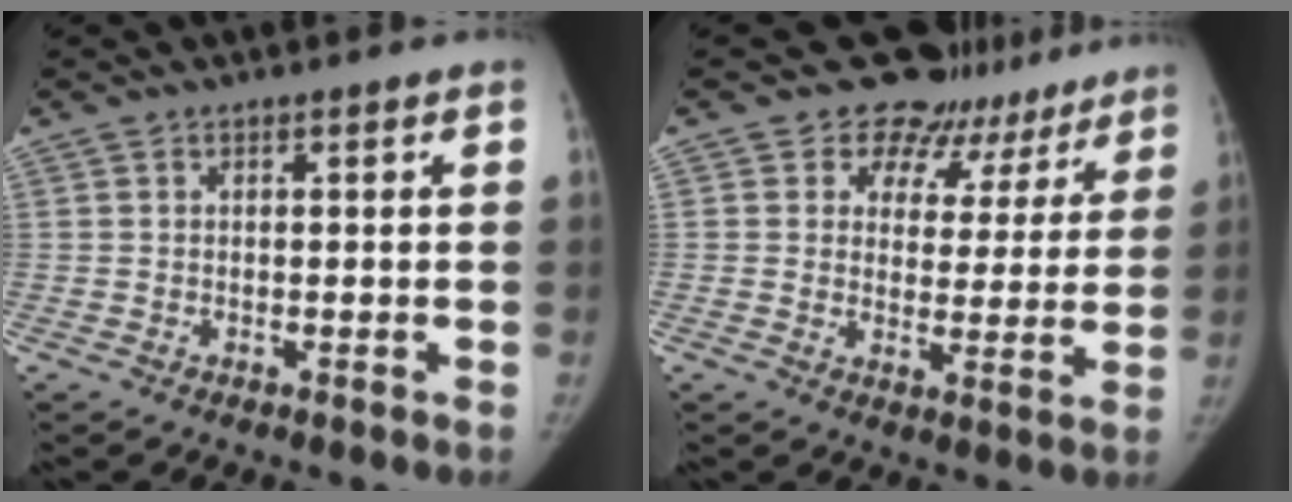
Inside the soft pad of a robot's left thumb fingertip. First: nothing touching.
{"total": 14.0, "force": [11.4, 8.0, 1.0], "torque": [0.031, -0.059, 0.126]}